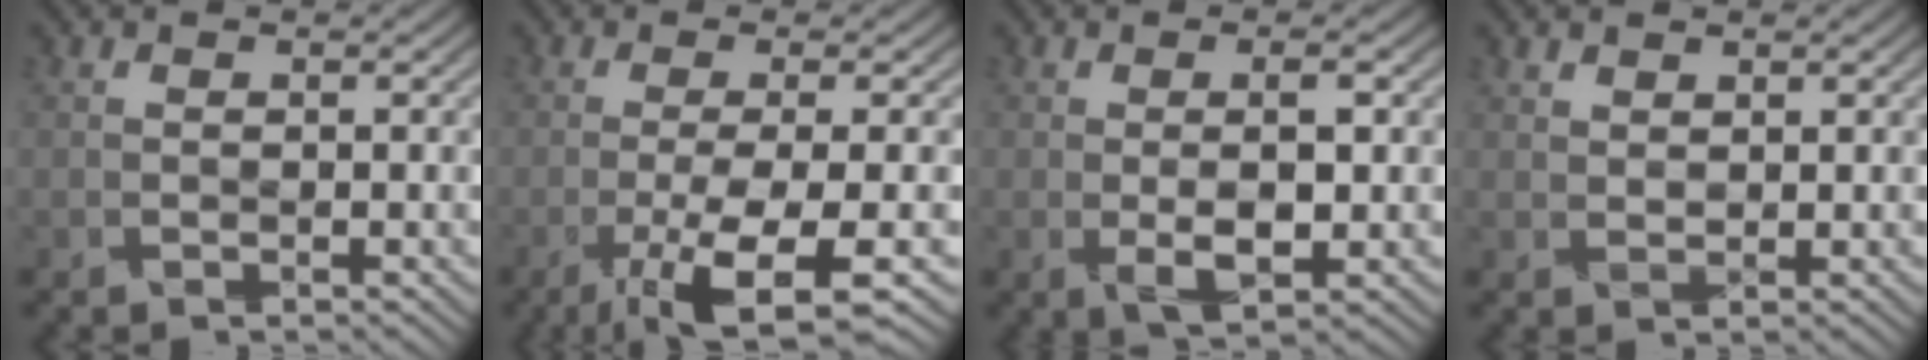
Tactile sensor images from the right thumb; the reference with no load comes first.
{"total": 8.6, "force": [-3.7, 1.8, 7.5], "torque": [-0.117, 0.001, -0.063]}
{"total": 4.4, "force": [-0.2, 1.4, 4.2], "torque": [-0.080, -0.003, -0.002]}
{"total": 1.3, "force": [1.1, 0.5, 0.5], "torque": [-0.016, -0.003, 0.024]}